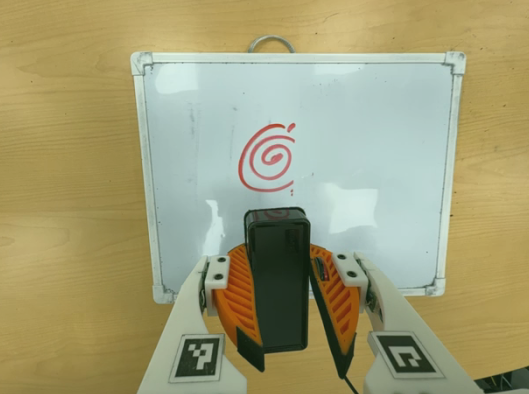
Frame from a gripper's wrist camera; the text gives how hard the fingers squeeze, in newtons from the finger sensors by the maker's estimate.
{"total": 9.6, "left": 10.1, "right": 9.1}